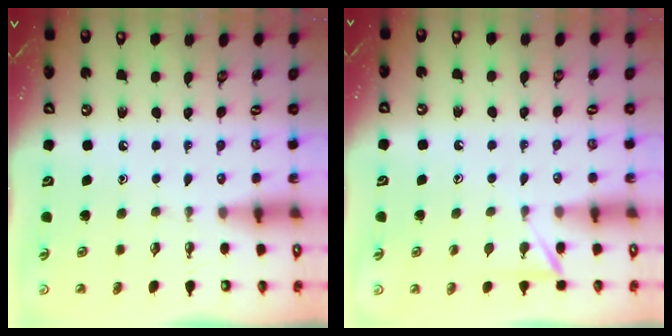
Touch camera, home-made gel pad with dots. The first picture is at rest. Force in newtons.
{"total": 5.3, "press": 5.2, "slide": 0.6}